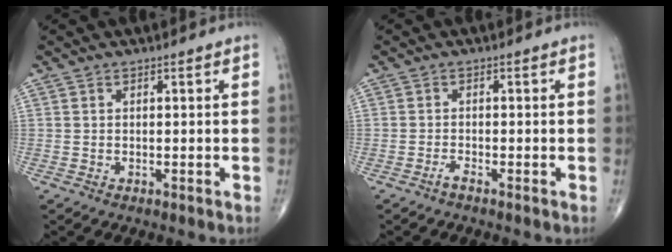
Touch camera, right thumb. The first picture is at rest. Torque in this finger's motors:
{"motor_torque": [0.00, 0.00, 0.00, 0.00, 0.00]}